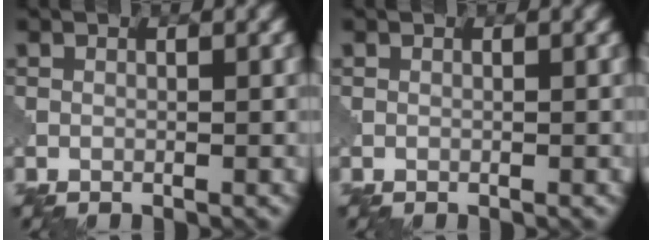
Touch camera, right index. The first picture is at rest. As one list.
[{"total": 0.0}]